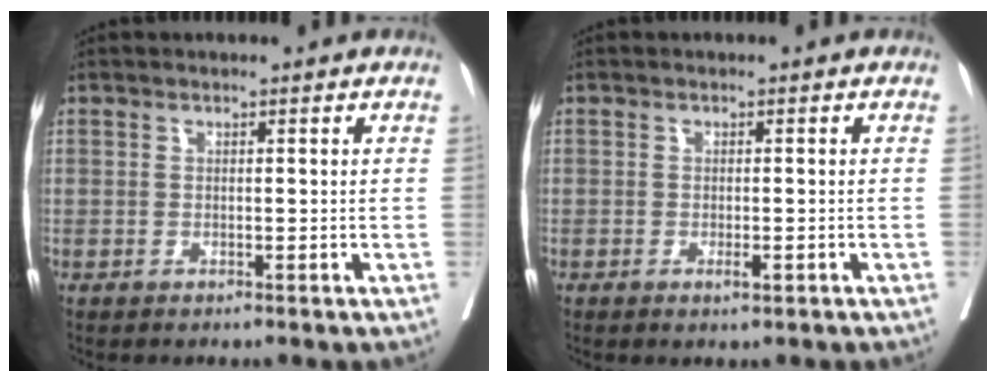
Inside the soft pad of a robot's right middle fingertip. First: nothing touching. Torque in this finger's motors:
{"motor_torque": [0.95, -1.19, 0.10, 0.03]}